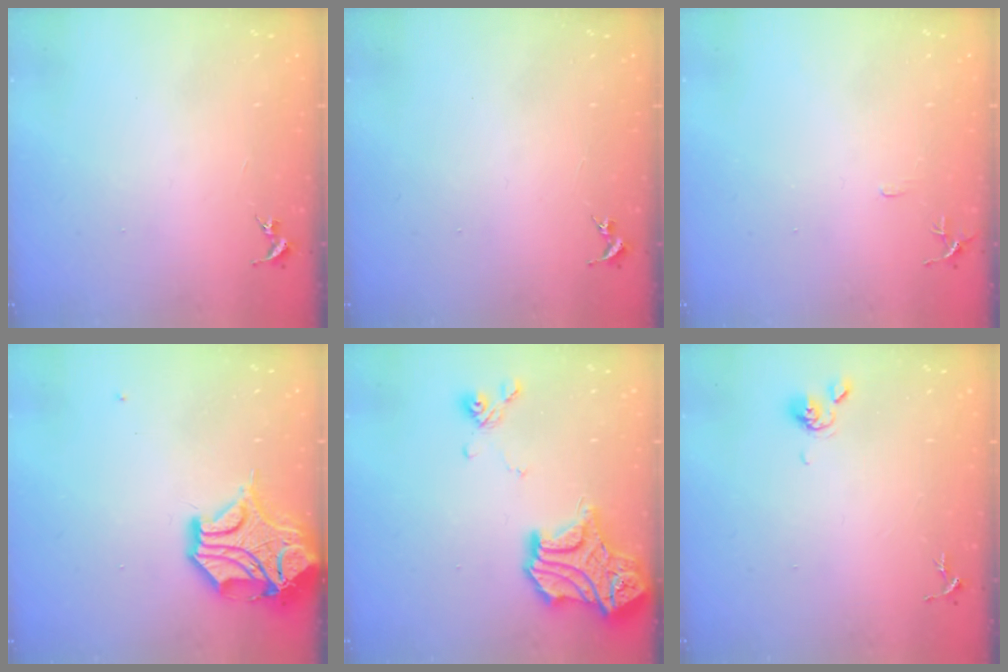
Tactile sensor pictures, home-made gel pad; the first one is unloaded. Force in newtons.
{"total": 0.0}
{"total": 5.3, "press": 5.2, "slide": 0.6}
{"total": 15.0, "press": 14.8, "slide": 2.2}
{"total": 17.9, "press": 17.9, "slide": 0.7}
{"total": 4.7, "press": 4.7, "slide": 0.7}